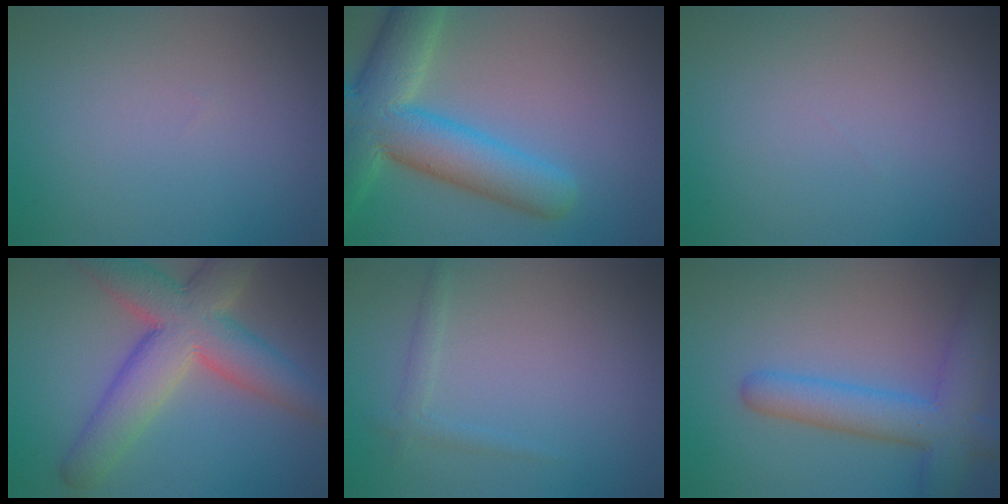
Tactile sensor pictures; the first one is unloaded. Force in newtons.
{"total": 9.6, "press": 9.6, "slide": 0.6}
{"total": 0.0}
{"total": 9.1, "press": 9.1, "slide": 0.7}
{"total": 1.2, "press": 1.2, "slide": 0.0}
{"total": 6.0, "press": 6.0, "slide": 0.2}